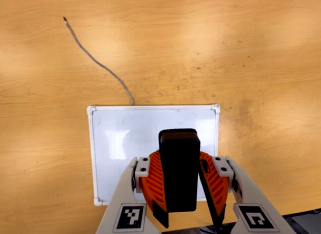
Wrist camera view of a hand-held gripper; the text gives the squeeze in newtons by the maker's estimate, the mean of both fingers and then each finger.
{"total": 8.7, "left": 8.8, "right": 8.5}